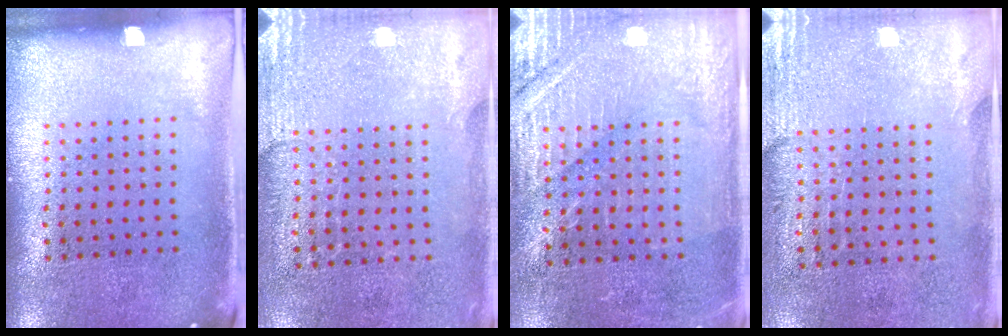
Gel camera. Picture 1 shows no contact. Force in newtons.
{"total": 2.6, "press": 2.3, "slide": 1.2}
{"total": 2.9, "press": 2.9, "slide": 0.2}
{"total": 2.8, "press": 2.4, "slide": 1.3}